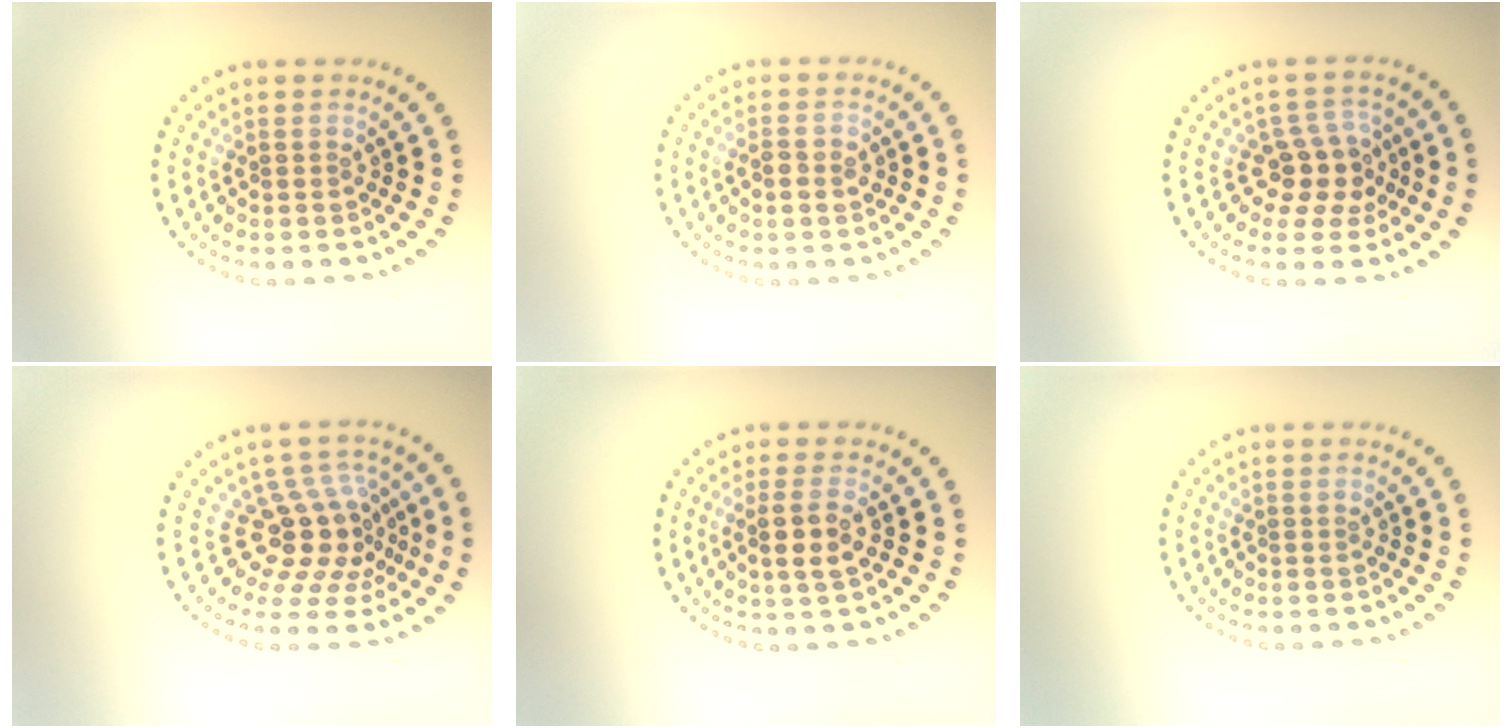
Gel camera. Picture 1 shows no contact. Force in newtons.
{"total": 1.8, "press": 1.8, "slide": 0.2}
{"total": 3.3, "press": 2.8, "slide": 1.6}
{"total": 4.6, "press": 3.4, "slide": 3.1}
{"total": 2.5, "press": 2.3, "slide": 0.9}
{"total": 0.0}